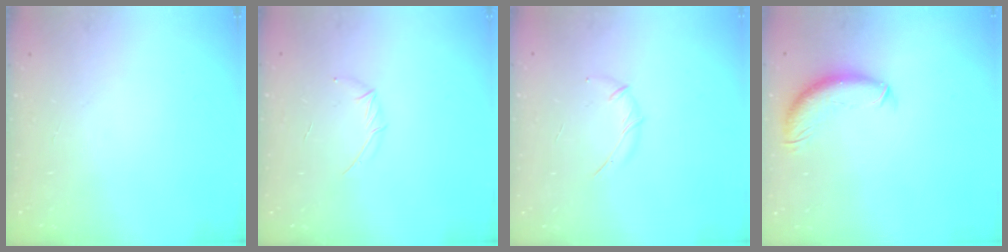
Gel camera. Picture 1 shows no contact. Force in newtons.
{"total": 3.7, "press": 3.6, "slide": 0.9}
{"total": 4.4, "press": 4.3, "slide": 0.9}
{"total": 10.5, "press": 10.3, "slide": 2.0}